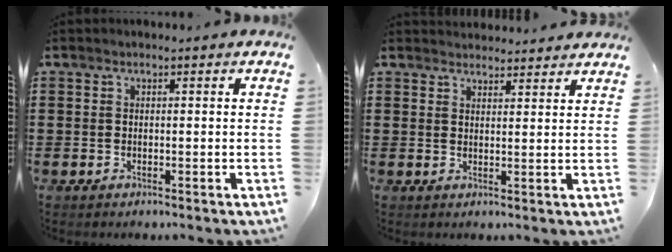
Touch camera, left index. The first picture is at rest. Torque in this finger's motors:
{"motor_torque": [0.33, -0.37, 0.19, 0.01]}